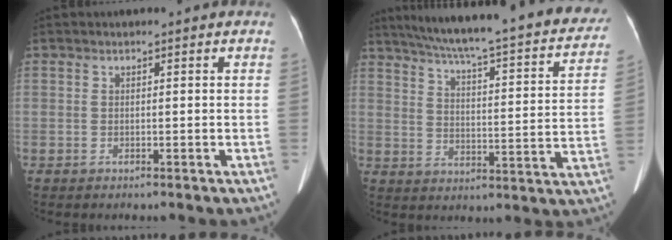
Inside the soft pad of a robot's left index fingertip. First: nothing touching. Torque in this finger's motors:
{"motor_torque": [0.22, -1.70, 0.06, 0.12]}